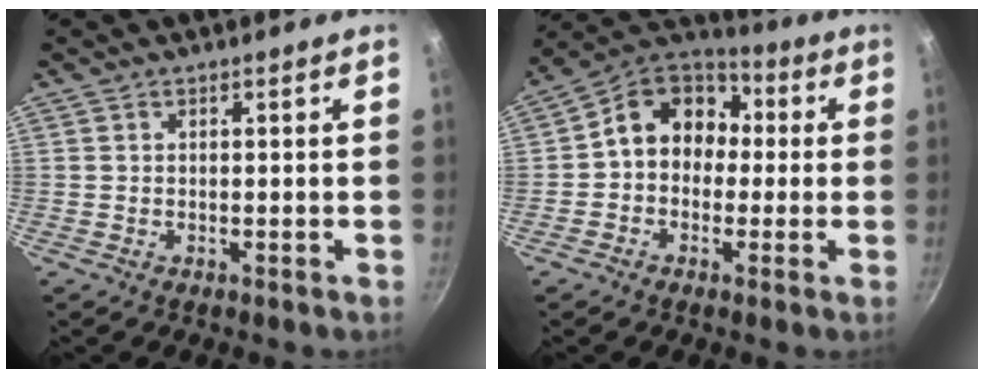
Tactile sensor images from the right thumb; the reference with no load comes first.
{"total": 12.9, "force": [0.6, 10.6, 7.4], "torque": [-0.078, 0.044, -0.013]}